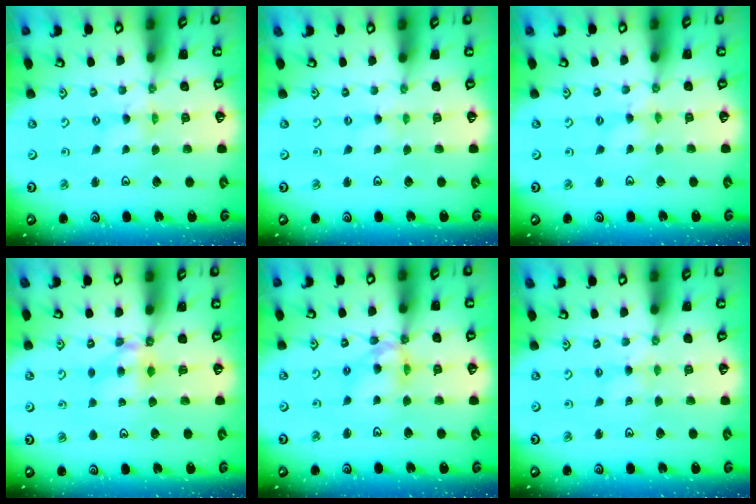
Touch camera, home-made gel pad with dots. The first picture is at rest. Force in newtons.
{"total": 0.0}
{"total": 0.0}
{"total": 5.9, "press": 5.9, "slide": 0.2}
{"total": 10.2, "press": 10.1, "slide": 1.6}
{"total": 2.2, "press": 2.1, "slide": 0.4}